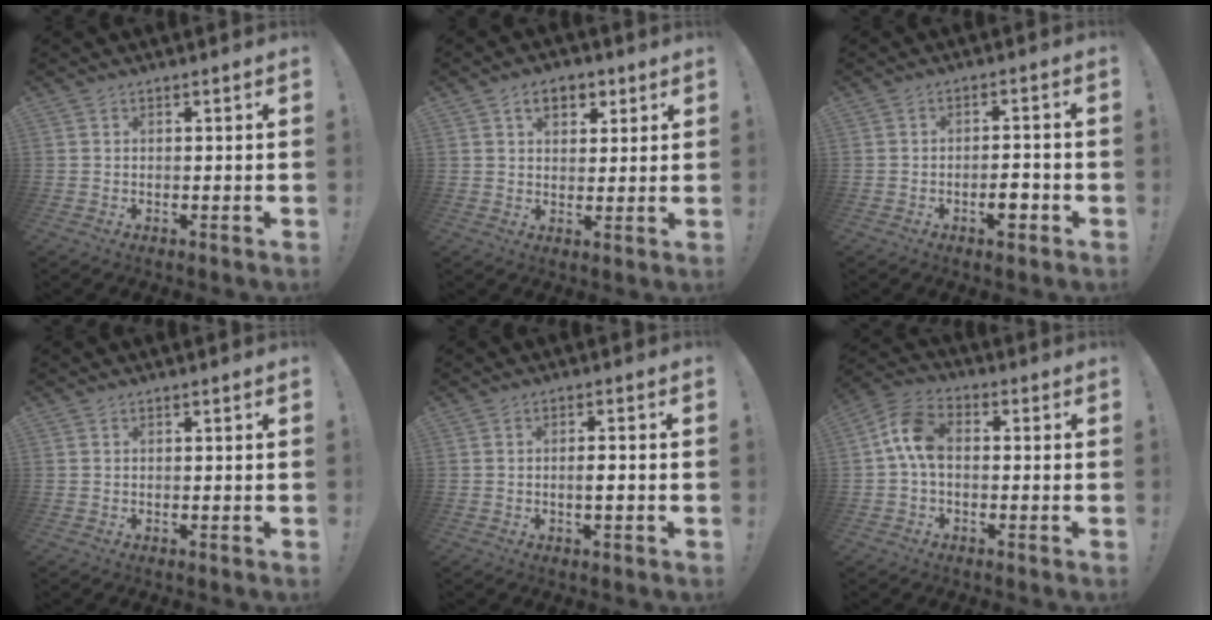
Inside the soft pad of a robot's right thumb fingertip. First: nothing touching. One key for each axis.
{"total": 7.1, "fx": 3.4, "fy": 4.8, "fz": 4.0, "tx": -0.049, "ty": -0.005, "tz": 0.060}
{"total": 4.4, "fx": -2.0, "fy": 1.9, "fz": 3.4, "tx": -0.040, "ty": 0.010, "tz": -0.034}
{"total": 0.0}
{"total": 2.7, "fx": -0.8, "fy": 0.2, "fz": 2.6, "tx": -0.039, "ty": -0.003, "tz": -0.016}
{"total": 9.6, "fx": 0.4, "fy": 6.1, "fz": 7.4, "tx": -0.143, "ty": 0.010, "tz": 0.012}